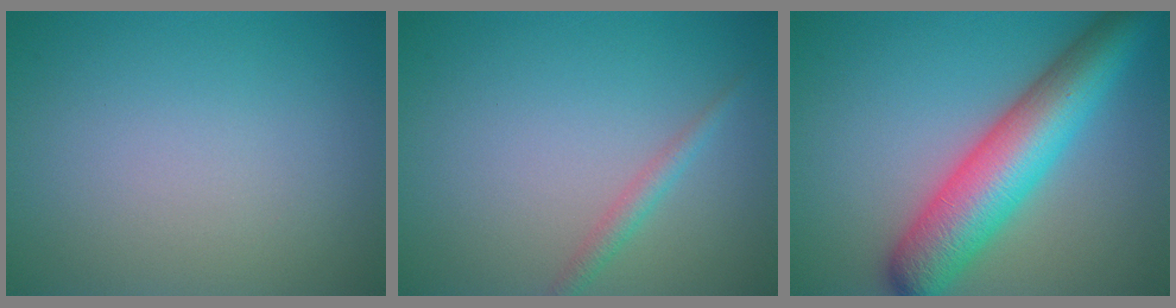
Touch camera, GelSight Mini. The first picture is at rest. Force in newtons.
{"total": 1.4, "press": 1.4, "slide": 0.1}
{"total": 9.0, "press": 9.0, "slide": 0.1}